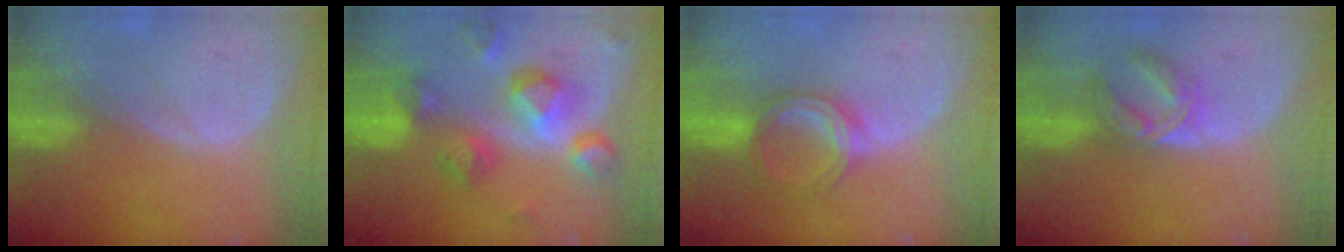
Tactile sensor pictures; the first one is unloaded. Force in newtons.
{"total": 10.5, "press": 9.4, "slide": 4.7}
{"total": 5.1, "press": 5.0, "slide": 1.1}
{"total": 5.6, "press": 5.5, "slide": 1.1}